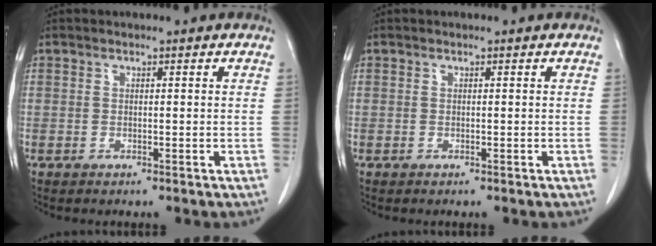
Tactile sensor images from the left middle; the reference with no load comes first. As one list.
[{"total": 0.0}]